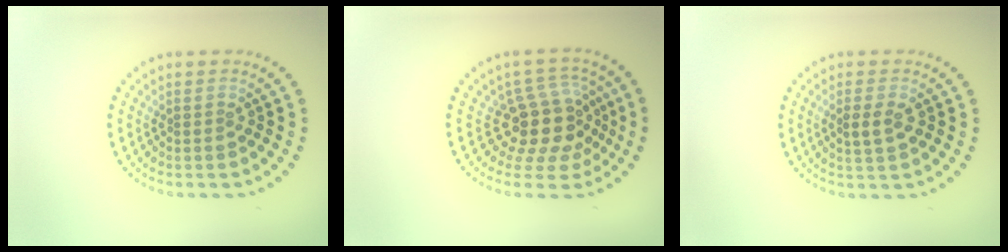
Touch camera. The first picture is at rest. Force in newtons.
{"total": 4.4, "press": 3.3, "slide": 2.9}
{"total": 2.1, "press": 2.1, "slide": 0.5}